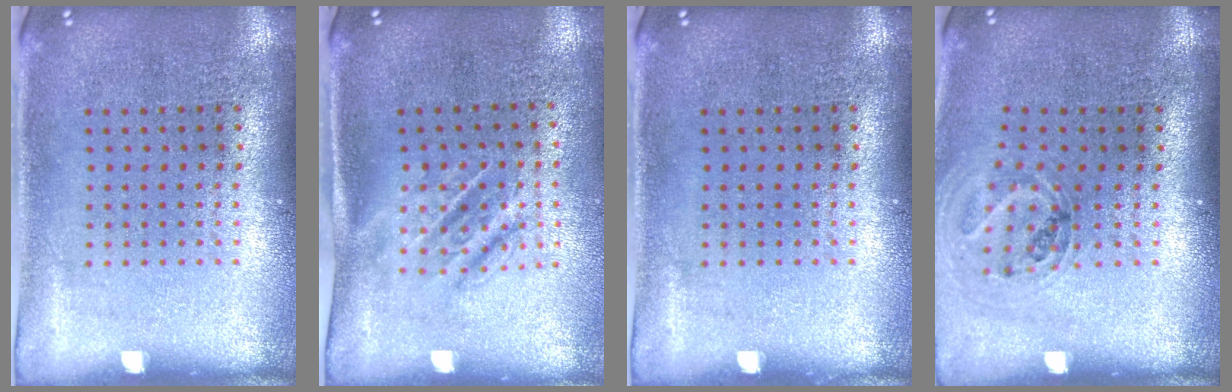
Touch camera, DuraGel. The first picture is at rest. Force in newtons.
{"total": 1.6, "press": 1.2, "slide": 1.0}
{"total": 0.0}
{"total": 1.1, "press": 1.1, "slide": 0.2}